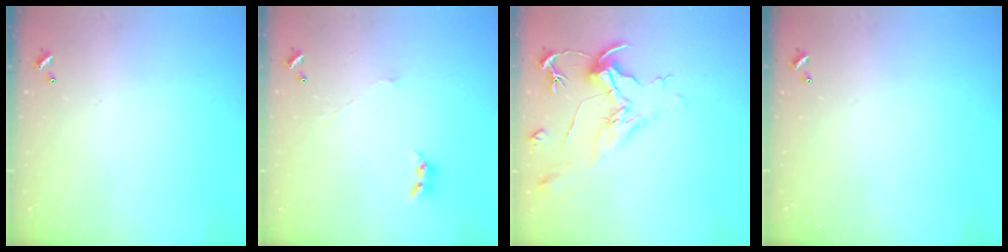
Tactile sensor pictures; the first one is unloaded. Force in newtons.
{"total": 1.5, "press": 1.4, "slide": 0.2}
{"total": 2.2, "press": 1.8, "slide": 1.3}
{"total": 0.0}